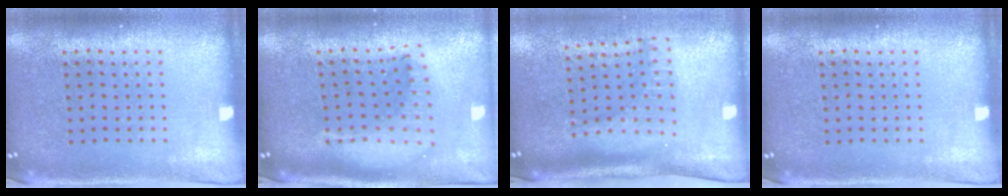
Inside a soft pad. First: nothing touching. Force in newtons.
{"total": 2.2, "press": 1.7, "slide": 1.4}
{"total": 2.2, "press": 1.7, "slide": 1.5}
{"total": 0.0}